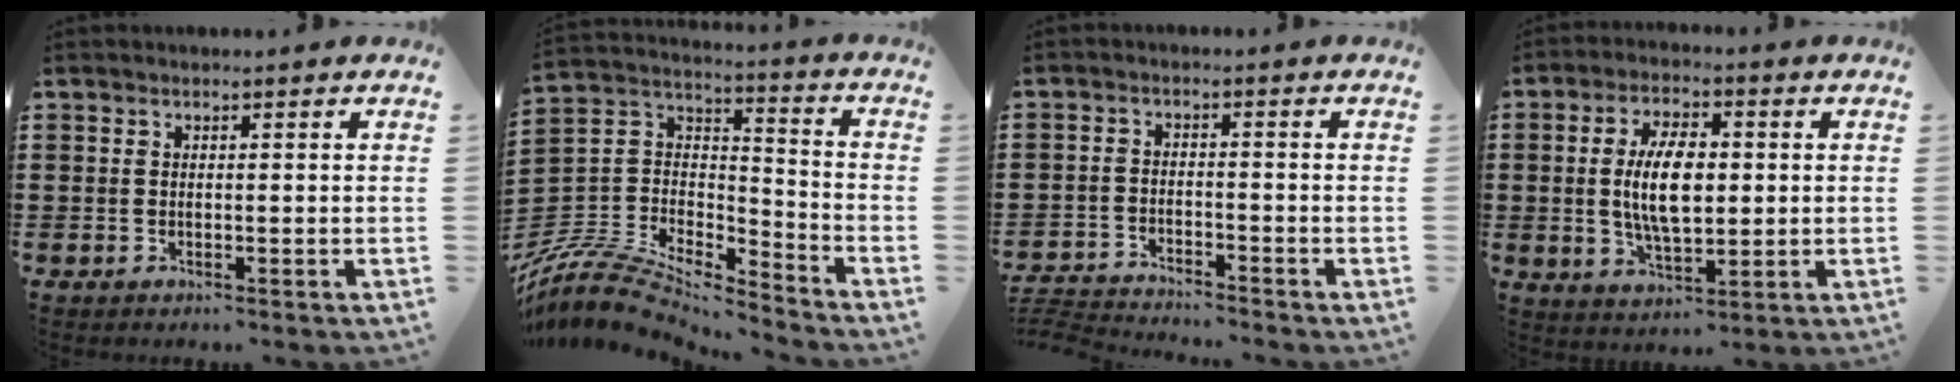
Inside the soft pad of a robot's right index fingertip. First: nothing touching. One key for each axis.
{"total": 8.6, "fx": -7.9, "fy": 2.4, "fz": 2.5, "tx": -0.078, "ty": -0.003, "tz": -0.165}
{"total": 3.4, "fx": -3.4, "fy": -0.1, "fz": 0.0, "tx": -0.013, "ty": -0.005, "tz": -0.076}
{"total": 9.1, "fx": 0.4, "fy": 4.0, "fz": 8.1, "tx": -0.150, "ty": 0.000, "tz": 0.000}